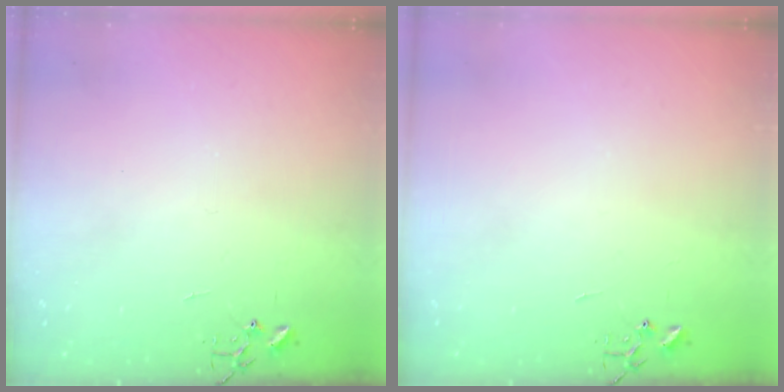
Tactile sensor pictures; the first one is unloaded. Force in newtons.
{"total": 0.0}